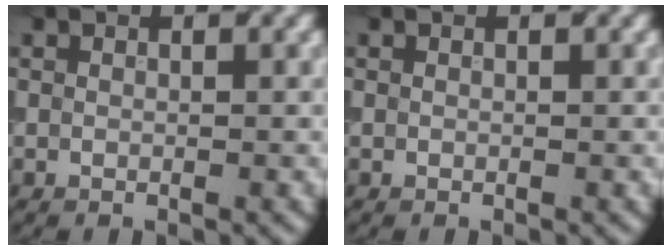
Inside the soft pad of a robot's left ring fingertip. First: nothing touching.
{"total": 0.0}